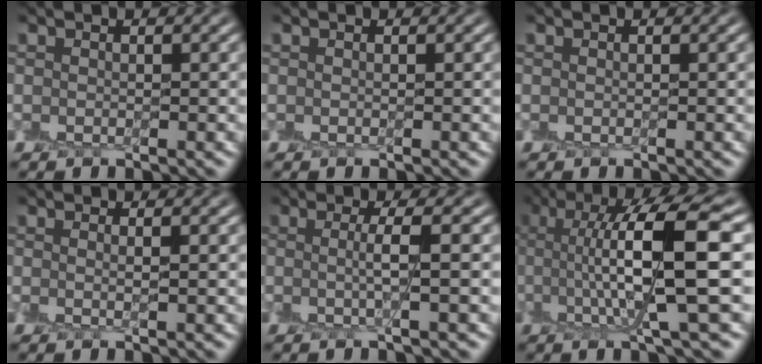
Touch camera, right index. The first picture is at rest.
{"total": 0.0}
{"total": 0.0}
{"total": 1.1, "force": [0.1, 0.0, 1.1], "torque": [-0.021, -0.003, -0.001]}
{"total": 2.5, "force": [0.0, 0.3, 2.5], "torque": [-0.046, -0.002, -0.006]}
{"total": 9.8, "force": [1.3, 1.9, 9.5], "torque": [-0.141, 0.011, 0.024]}